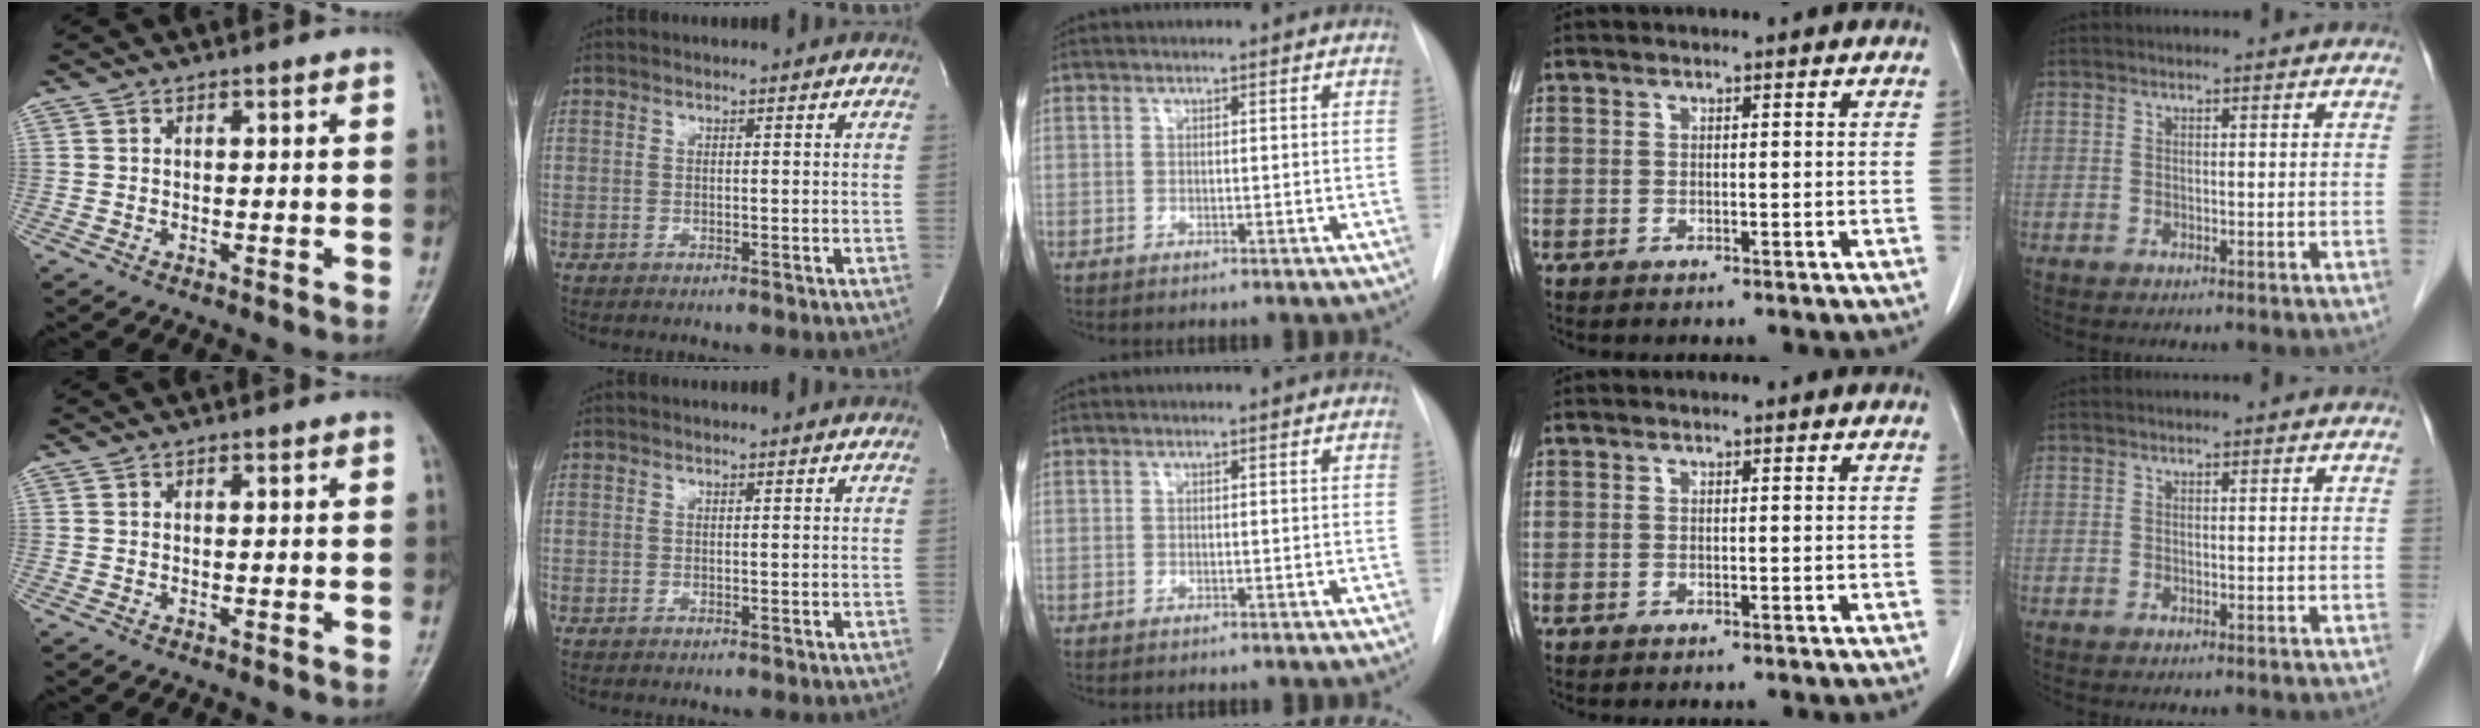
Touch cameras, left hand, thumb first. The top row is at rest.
{}